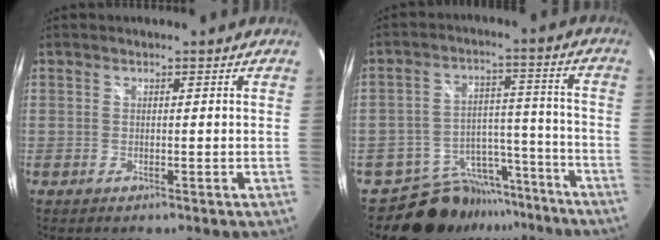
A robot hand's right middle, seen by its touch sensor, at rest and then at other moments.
{"total": 13.2, "force": [-11.5, 6.2, 1.2], "torque": [-0.027, 0.041, -0.167]}